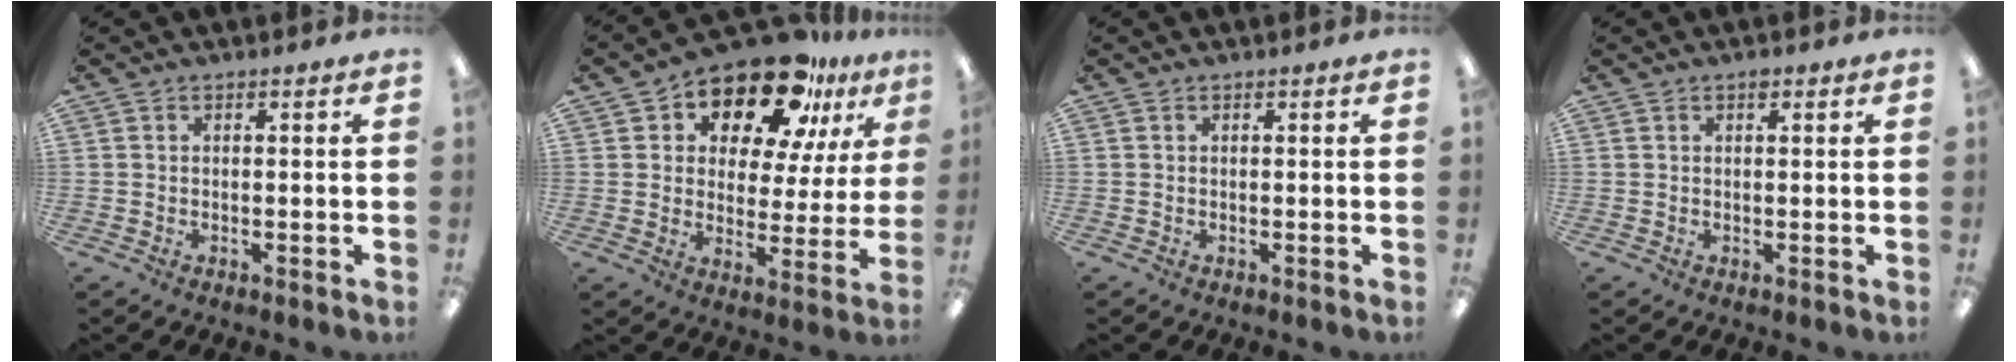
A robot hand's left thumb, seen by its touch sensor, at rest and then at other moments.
{"total": 16.5, "force": [12.8, 7.1, 7.6], "torque": [-0.132, -0.086, 0.224]}
{"total": 0.0}
{"total": 1.0, "force": [0.7, 0.4, 0.6], "torque": [-0.007, -0.001, 0.011]}